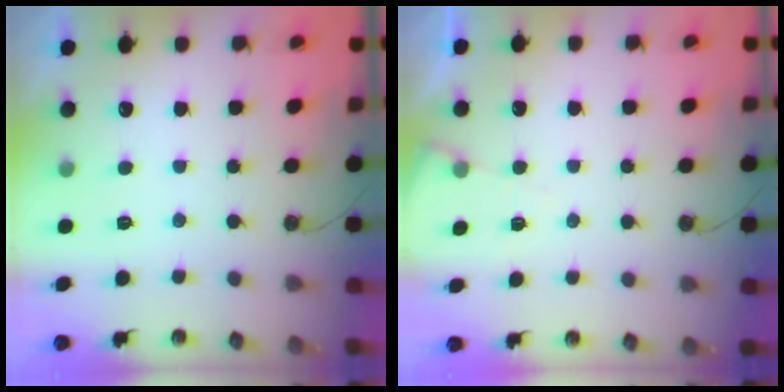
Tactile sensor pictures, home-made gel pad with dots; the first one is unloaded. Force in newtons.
{"total": 4.2, "press": 4.1, "slide": 0.6}